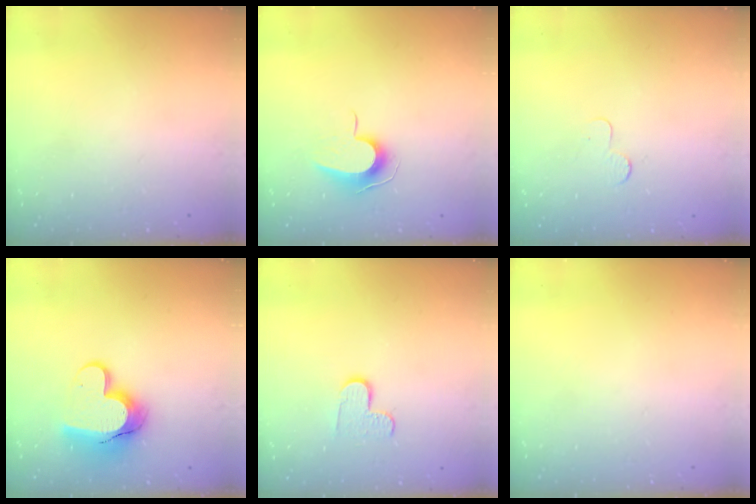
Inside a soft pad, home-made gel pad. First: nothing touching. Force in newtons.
{"total": 8.9, "press": 8.8, "slide": 0.5}
{"total": 2.3, "press": 2.3, "slide": 0.2}
{"total": 11.8, "press": 11.8, "slide": 1.0}
{"total": 5.5, "press": 5.5, "slide": 0.5}
{"total": 0.0}